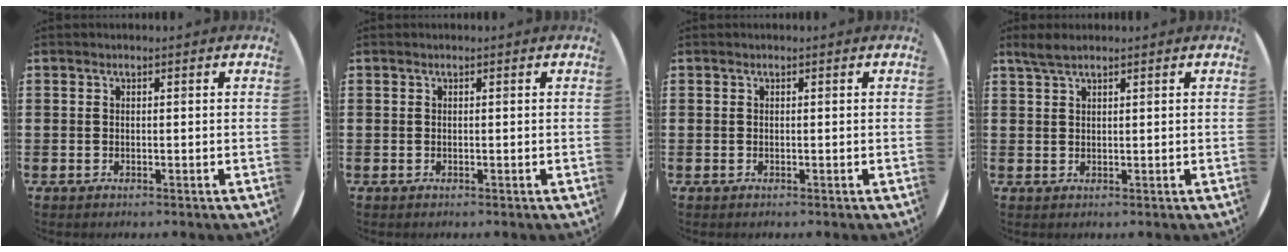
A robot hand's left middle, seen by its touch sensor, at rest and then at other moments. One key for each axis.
{"total": 0.0}
{"total": 0.0}
{"total": 2.2, "fx": 1.8, "fy": 0.4, "fz": 1.2, "tx": -0.025, "ty": 0.004, "tz": 0.033}